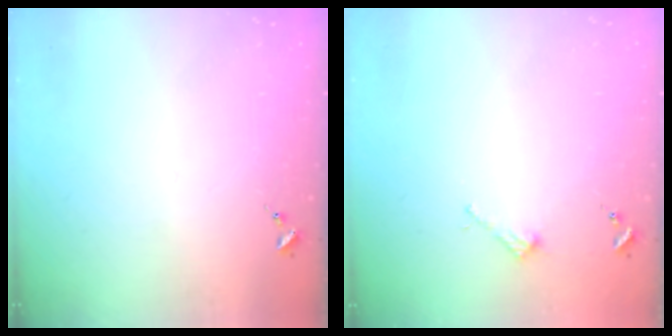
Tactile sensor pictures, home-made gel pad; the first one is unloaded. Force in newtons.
{"total": 2.2, "press": 2.2, "slide": 0.2}